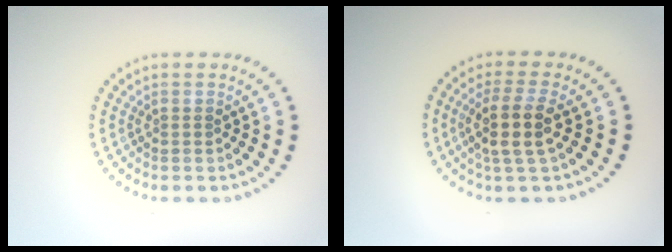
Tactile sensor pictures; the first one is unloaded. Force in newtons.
{"total": 3.4, "press": 3.0, "slide": 1.7}